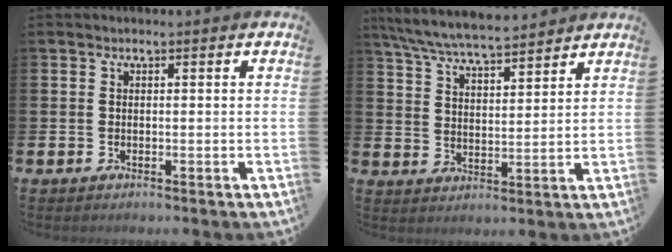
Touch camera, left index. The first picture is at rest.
{"total": 7.0, "force": [6.7, 0.7, 2.0], "torque": [-0.064, -0.031, 0.120]}